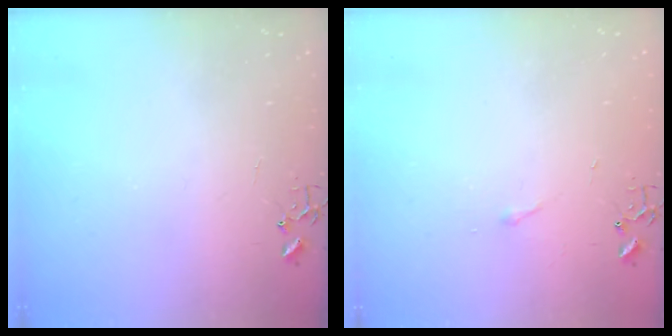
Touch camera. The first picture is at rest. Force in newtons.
{"total": 2.9, "press": 2.9, "slide": 0.5}